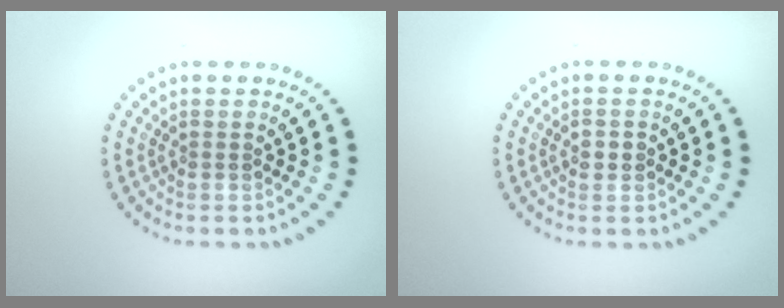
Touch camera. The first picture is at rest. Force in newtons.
{"total": 1.1, "press": 1.0, "slide": 0.2}